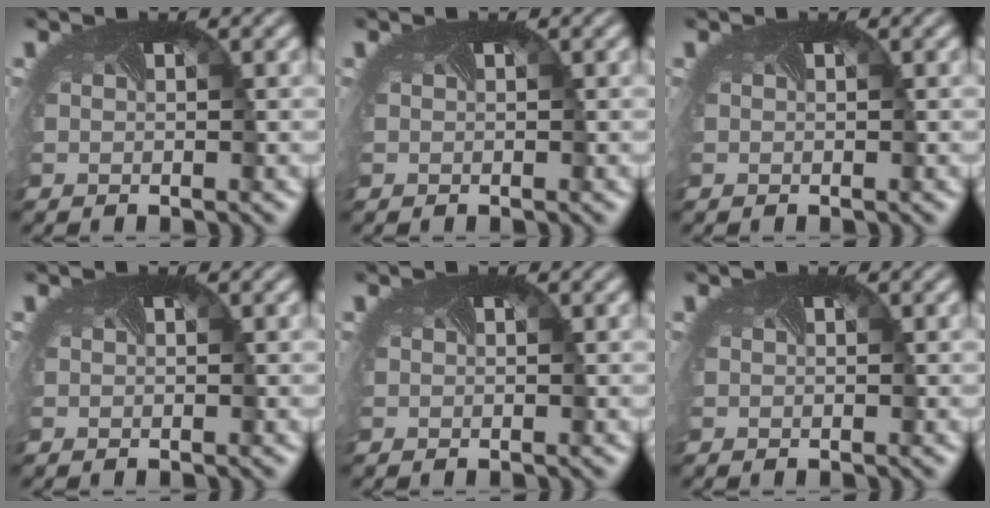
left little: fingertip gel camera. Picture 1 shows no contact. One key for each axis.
{"total": 0.0}
{"total": 0.0}
{"total": 0.0}
{"total": 0.0}
{"total": 0.0}